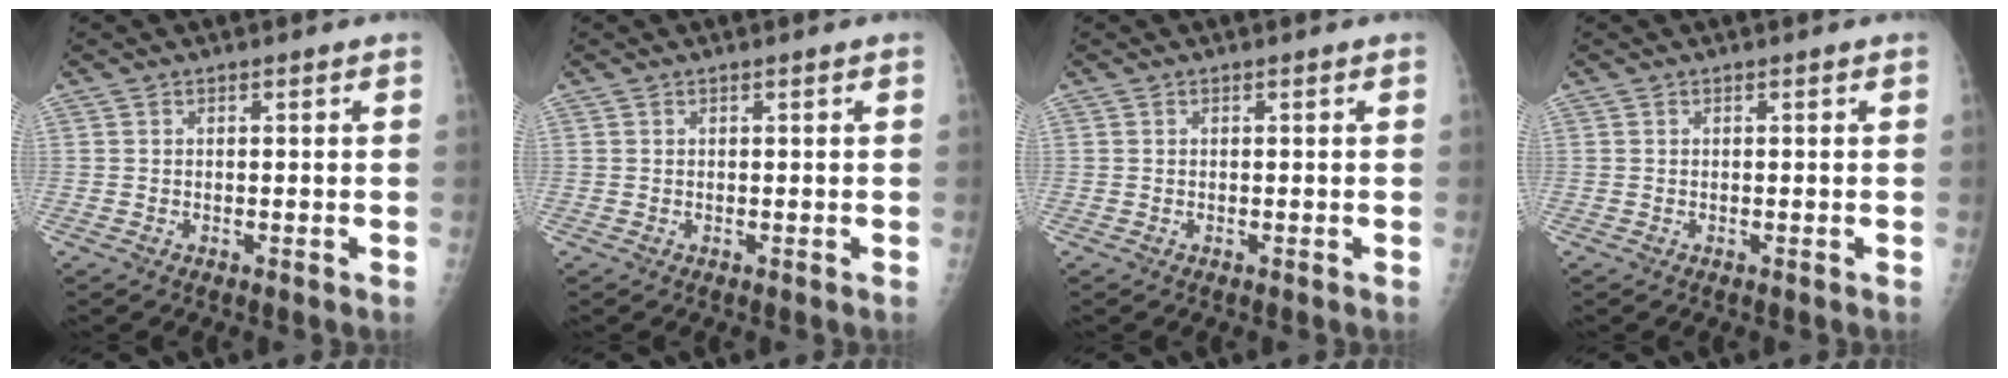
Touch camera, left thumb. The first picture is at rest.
{"total": 0.0}
{"total": 0.0}
{"total": 0.0}